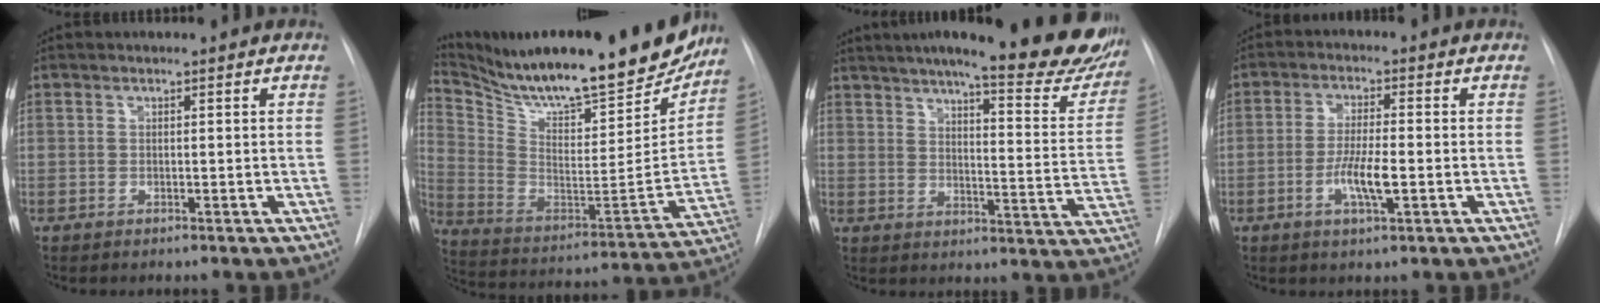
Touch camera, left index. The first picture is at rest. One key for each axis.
{"total": 28.5, "fx": 24.2, "fy": 5.5, "fz": 14.0, "tx": -0.237, "ty": -0.056, "tz": 0.355}
{"total": 26.9, "fx": 21.7, "fy": 4.4, "fz": 15.3, "tx": -0.213, "ty": -0.047, "tz": 0.260}
{"total": 5.9, "fx": -2.0, "fy": 0.9, "fz": 5.5, "tx": -0.108, "ty": -0.009, "tz": -0.037}